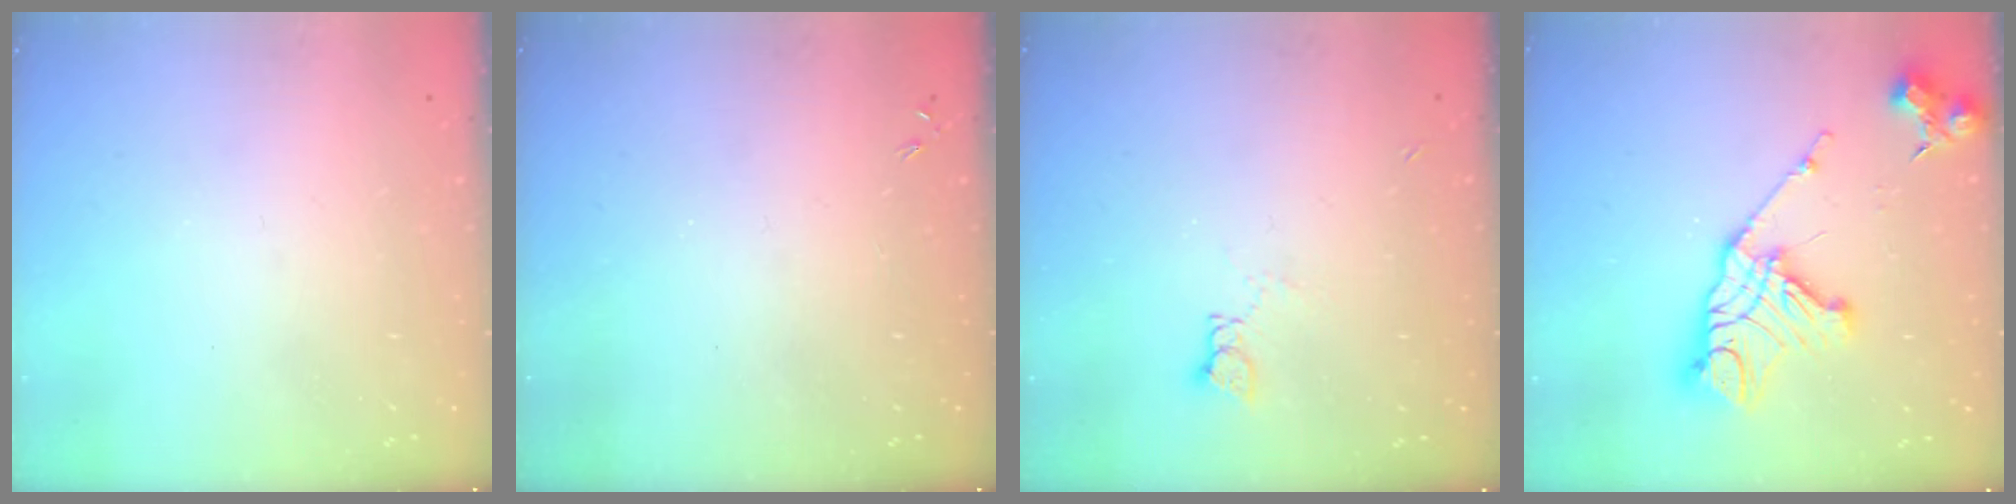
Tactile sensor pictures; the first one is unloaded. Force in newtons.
{"total": 0.0}
{"total": 3.8, "press": 3.7, "slide": 0.5}
{"total": 16.4, "press": 16.3, "slide": 1.5}